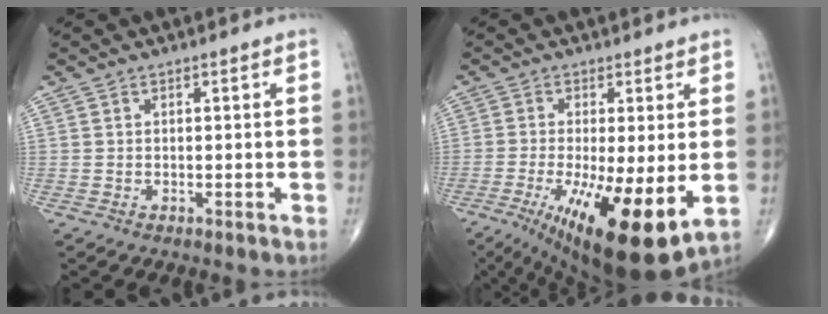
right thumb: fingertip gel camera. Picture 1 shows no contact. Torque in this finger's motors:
{"motor_torque": [2.58, 2.08, 0.48, -0.41, 0.50]}